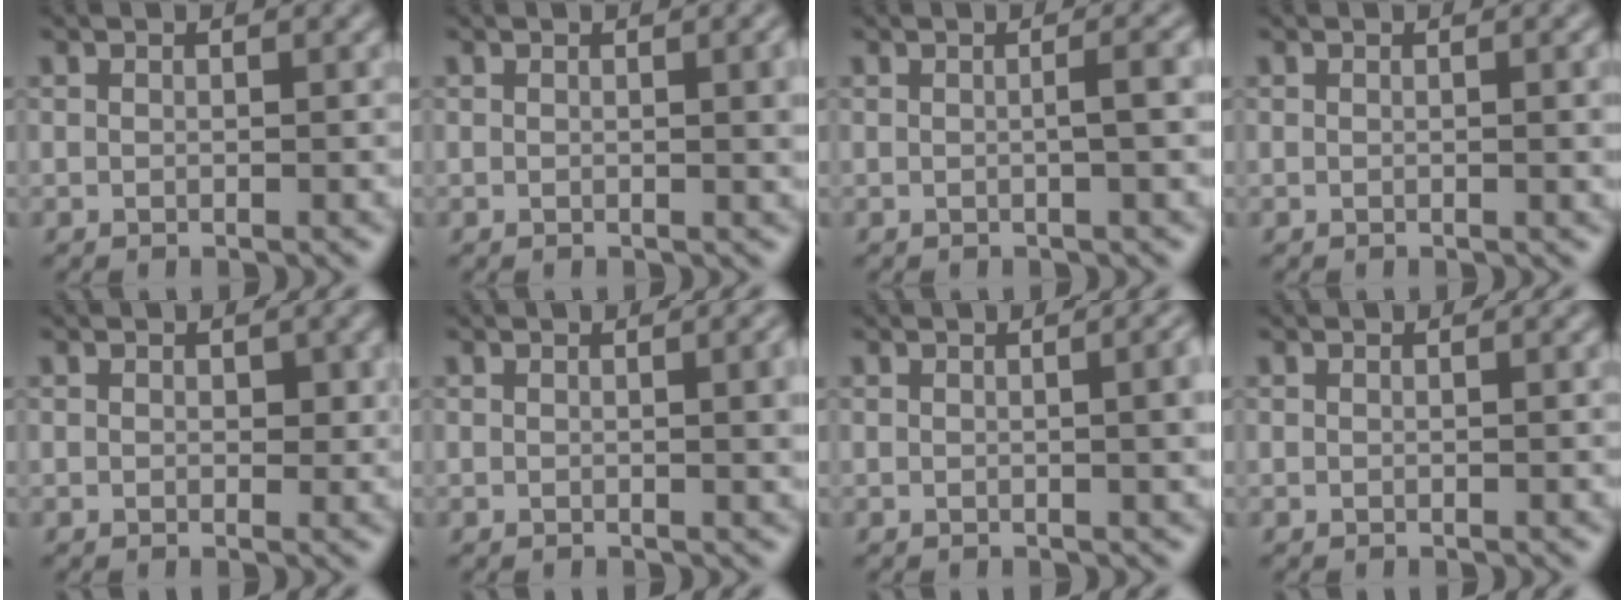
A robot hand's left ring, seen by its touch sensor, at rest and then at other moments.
{"total": 2.1, "force": [0.3, 0.6, 2.0], "torque": [-0.021, 0.002, 0.003]}
{"total": 2.3, "force": [0.1, 0.6, 2.2], "torque": [-0.025, 0.009, -0.003]}
{"total": 1.3, "force": [0.1, 0.3, 1.2], "torque": [-0.016, 0.001, 0.001]}
{"total": 1.3, "force": [0.3, 0.9, 0.9], "torque": [-0.009, -0.003, 0.004]}
{"total": 2.5, "force": [0.3, 0.8, 2.4], "torque": [-0.025, 0.003, 0.001]}
{"total": 3.3, "force": [0.2, 1.2, 3.1], "torque": [-0.026, 0.008, 0.001]}
{"total": 0.0}